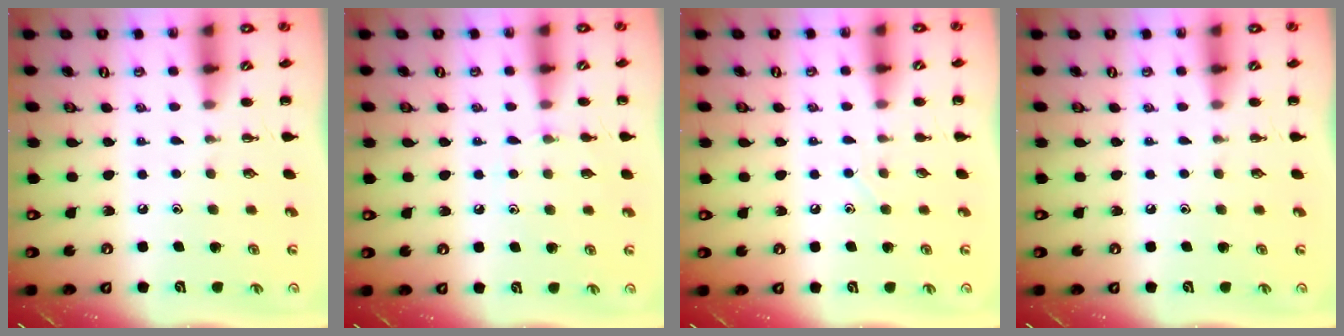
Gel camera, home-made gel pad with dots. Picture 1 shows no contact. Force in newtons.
{"total": 6.7, "press": 6.4, "slide": 2.0}
{"total": 2.9, "press": 2.7, "slide": 0.9}
{"total": 0.0}